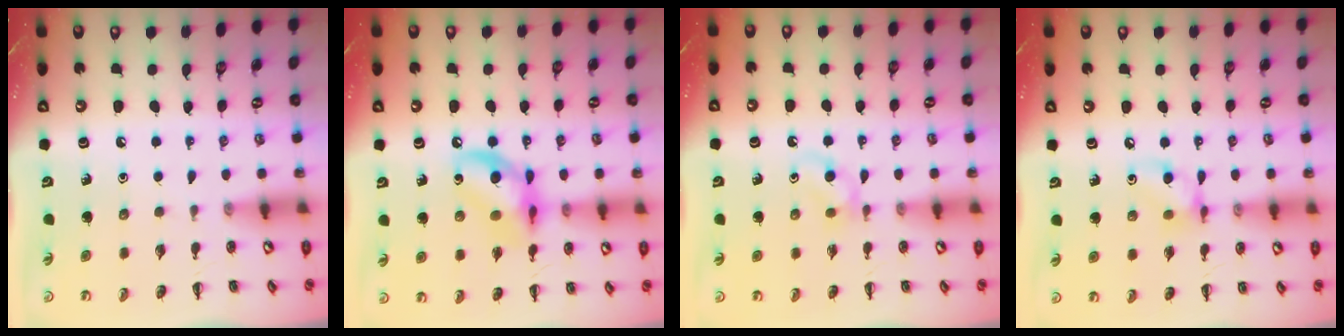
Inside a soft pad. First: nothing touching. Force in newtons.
{"total": 12.5, "press": 12.2, "slide": 2.7}
{"total": 3.2, "press": 2.9, "slide": 1.3}
{"total": 7.4, "press": 7.4, "slide": 0.7}